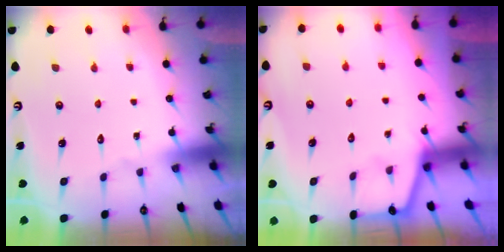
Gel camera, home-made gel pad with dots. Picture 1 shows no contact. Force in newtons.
{"total": 1.6, "press": 1.6, "slide": 0.3}